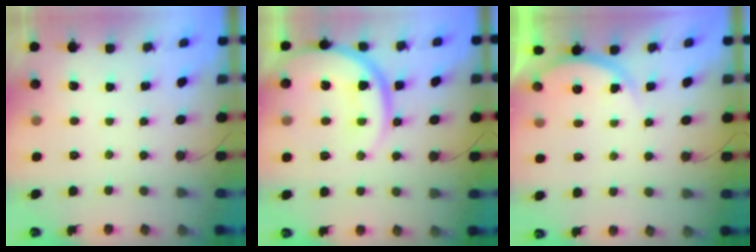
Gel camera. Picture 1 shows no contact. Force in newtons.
{"total": 16.9, "press": 16.9, "slide": 1.3}
{"total": 5.3, "press": 5.2, "slide": 0.8}